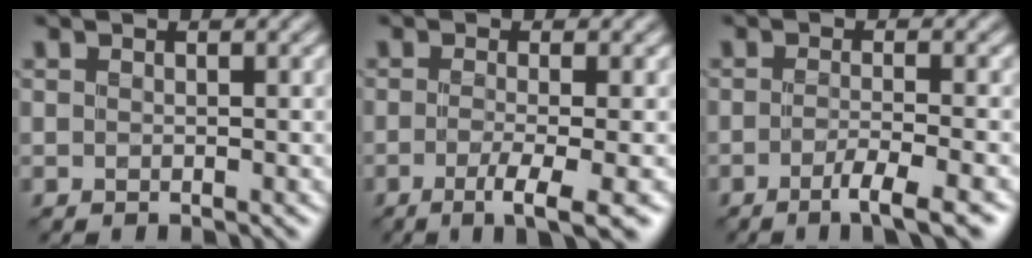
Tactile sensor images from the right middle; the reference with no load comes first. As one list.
[{"total": 4.2, "force": [-1.8, 0.8, 3.7], "torque": [-0.059, -0.008, -0.036]}, {"total": 3.7, "force": [-2.1, 0.6, 2.9], "torque": [-0.047, -0.001, -0.044]}]